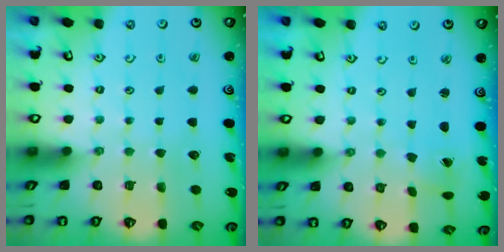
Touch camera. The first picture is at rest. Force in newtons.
{"total": 0.5, "press": 0.5, "slide": 0.1}